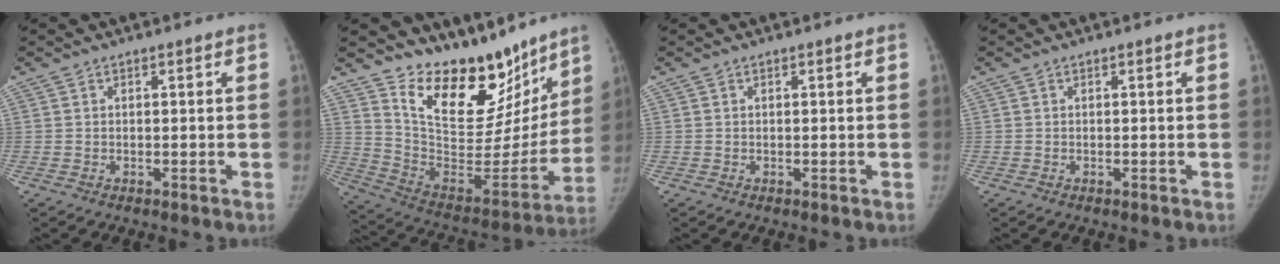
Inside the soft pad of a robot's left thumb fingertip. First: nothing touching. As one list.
[{"total": 23.7, "force": [17.9, 11.2, 10.7], "torque": [-0.110, -0.112, 0.288]}, {"total": 0.0}, {"total": 0.0}]